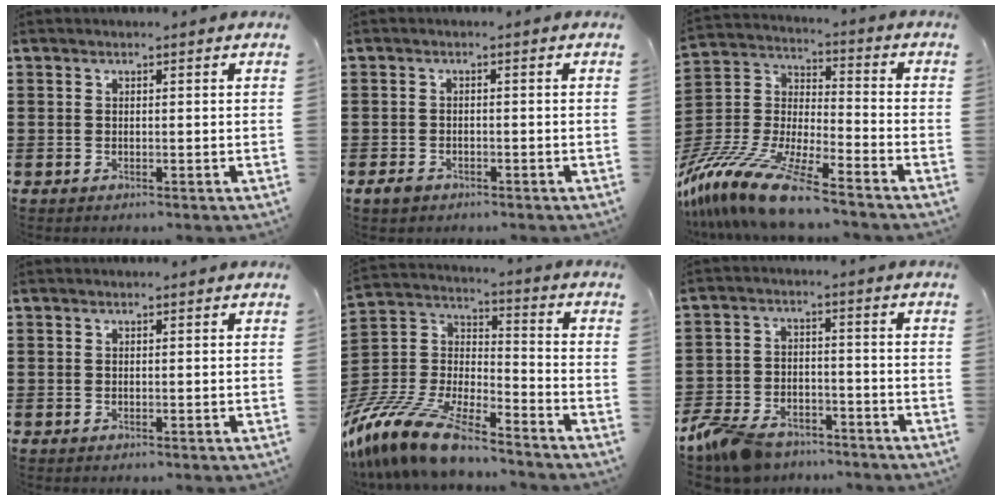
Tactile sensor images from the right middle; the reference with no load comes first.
{"total": 1.7, "force": [-1.2, 0.9, 0.8], "torque": [-0.025, -0.003, -0.027]}
{"total": 14.5, "force": [-12.5, 1.2, 7.3], "torque": [-0.167, 0.017, -0.246]}
{"total": 0.0}
{"total": 15.1, "force": [-12.9, 3.0, 7.3], "torque": [-0.179, 0.022, -0.256]}
{"total": 7.3, "force": [-6.5, 2.3, 2.6], "torque": [-0.078, 0.005, -0.130]}